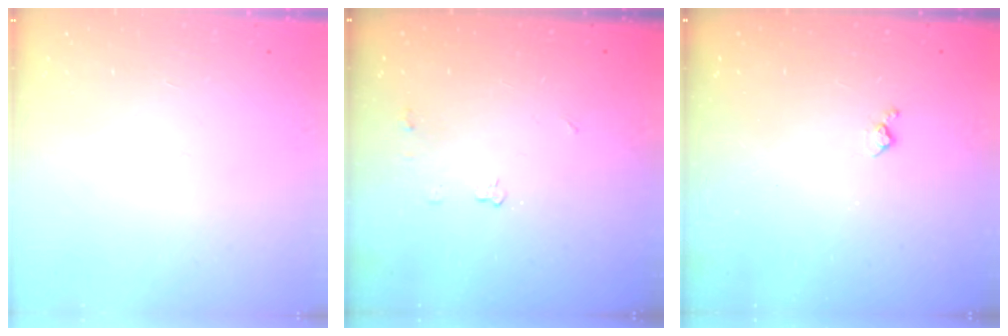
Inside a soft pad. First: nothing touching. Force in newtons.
{"total": 4.0, "press": 4.0, "slide": 0.6}
{"total": 3.7, "press": 3.6, "slide": 0.6}